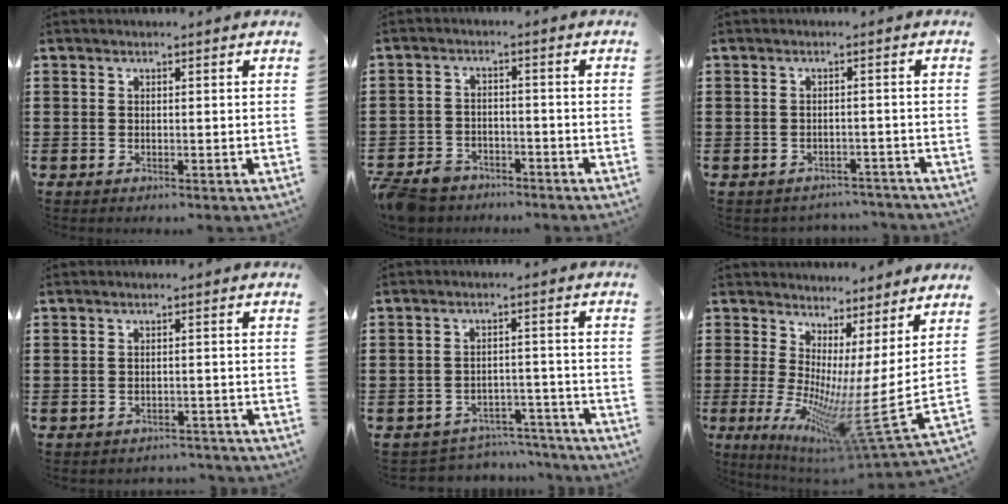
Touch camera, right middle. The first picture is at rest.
{"total": 4.7, "force": [-4.5, 1.4, 0.8], "torque": [-0.037, -0.001, -0.095]}
{"total": 1.9, "force": [-1.9, 0.3, -0.1], "torque": [-0.007, -0.001, -0.042]}
{"total": 1.7, "force": [-1.7, 0.2, 0.0], "torque": [-0.008, -0.001, -0.036]}
{"total": 4.3, "force": [-4.3, 0.7, 0.1], "torque": [-0.008, 0.006, -0.090]}
{"total": 9.4, "force": [-1.2, 0.4, 9.3], "torque": [-0.172, -0.057, -0.023]}